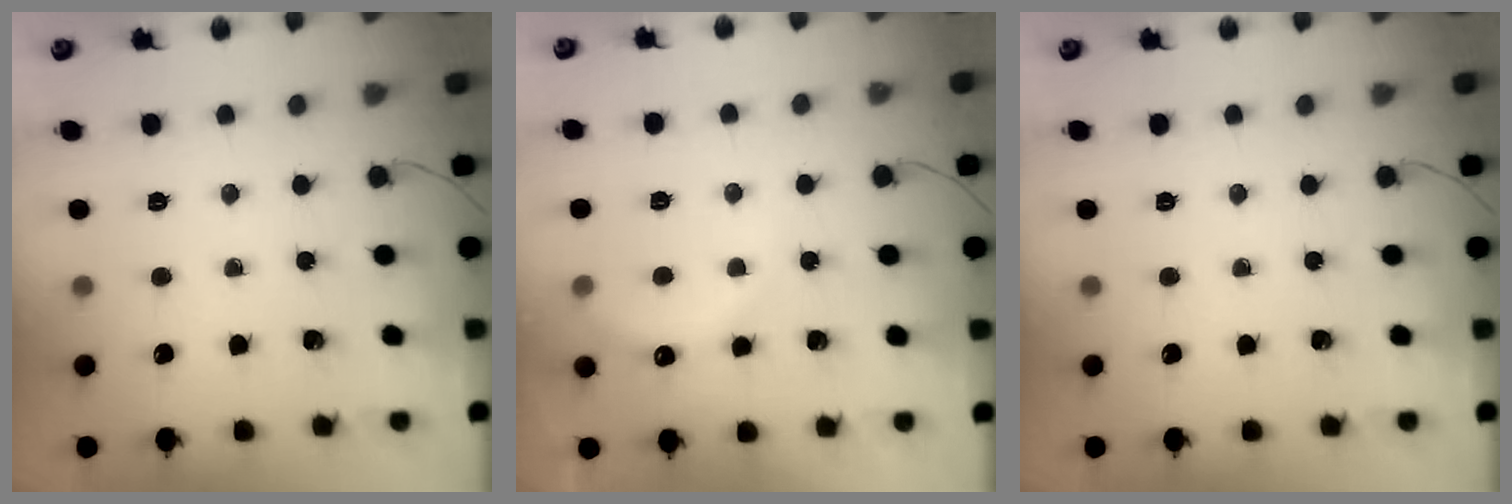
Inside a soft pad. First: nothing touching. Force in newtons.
{"total": 3.9, "press": 3.7, "slide": 0.9}
{"total": 0.0}